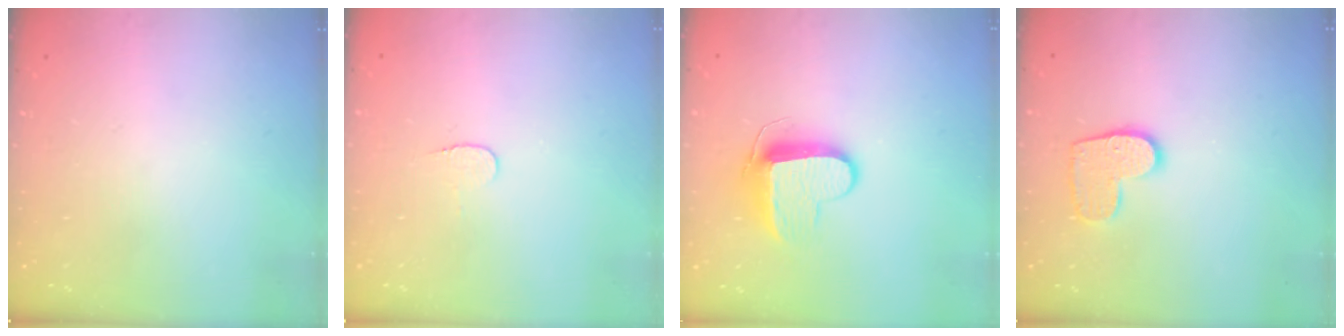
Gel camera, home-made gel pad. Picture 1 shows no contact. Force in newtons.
{"total": 3.7, "press": 3.7, "slide": 0.3}
{"total": 9.9, "press": 9.9, "slide": 0.7}
{"total": 9.8, "press": 9.8, "slide": 0.3}